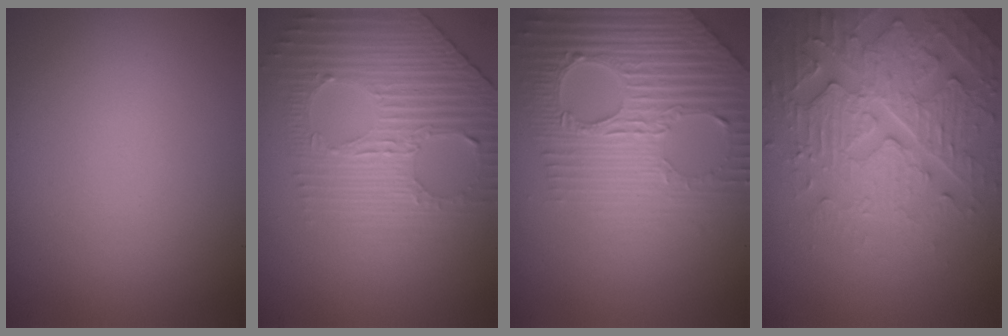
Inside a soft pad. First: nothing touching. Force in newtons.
{"total": 3.9, "press": 3.8, "slide": 0.8}
{"total": 5.8, "press": 5.1, "slide": 2.9}
{"total": 5.2, "press": 5.0, "slide": 1.4}